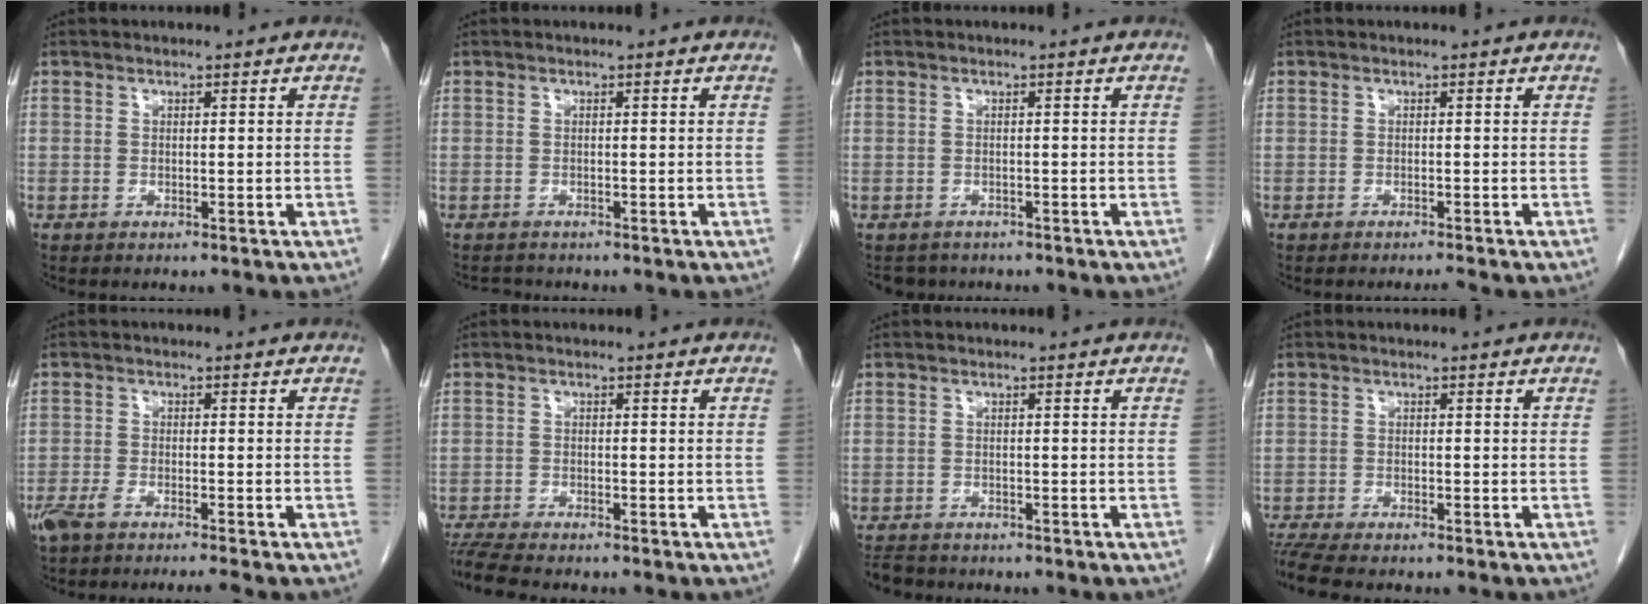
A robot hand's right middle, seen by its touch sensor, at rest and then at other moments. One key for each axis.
{"total": 1.4, "fx": -1.4, "fy": 0.4, "fz": 0.0, "tx": -0.008, "ty": -0.008, "tz": -0.021}
{"total": 2.9, "fx": -2.5, "fy": 1.4, "fz": 0.0, "tx": -0.006, "ty": -0.003, "tz": -0.036}
{"total": 1.2, "fx": -1.1, "fy": -0.3, "fz": 0.4, "tx": -0.011, "ty": -0.004, "tz": -0.017}
{"total": 5.0, "fx": -4.1, "fy": 0.3, "fz": 3.0, "tx": -0.055, "ty": -0.006, "tz": -0.072}
{"total": 6.0, "fx": -5.5, "fy": 0.3, "fz": 2.5, "tx": -0.053, "ty": -0.019, "tz": -0.093}
{"total": 3.3, "fx": -3.1, "fy": 1.0, "fz": 0.6, "tx": -0.015, "ty": -0.011, "tz": -0.050}
{"total": 5.7, "fx": -5.0, "fy": 0.6, "fz": 2.7, "tx": -0.054, "ty": -0.015, "tz": -0.085}